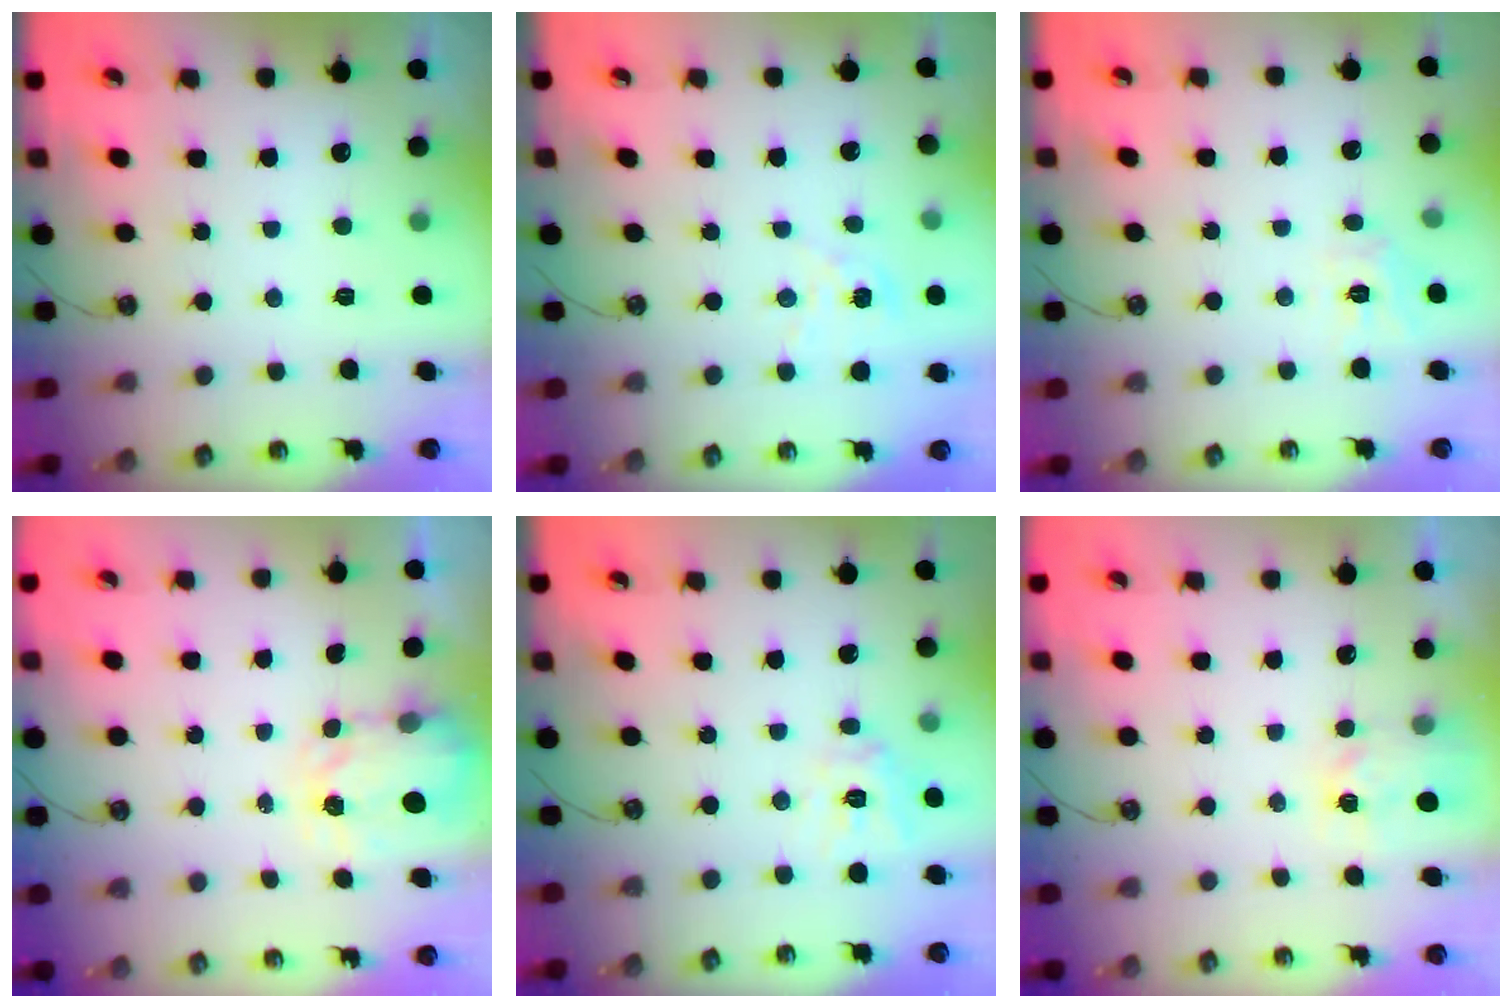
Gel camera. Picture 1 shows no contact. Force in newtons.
{"total": 2.9, "press": 2.9, "slide": 0.4}
{"total": 6.3, "press": 6.3, "slide": 0.5}
{"total": 3.4, "press": 3.4, "slide": 0.5}
{"total": 11.2, "press": 11.1, "slide": 1.0}
{"total": 4.2, "press": 4.2, "slide": 0.5}